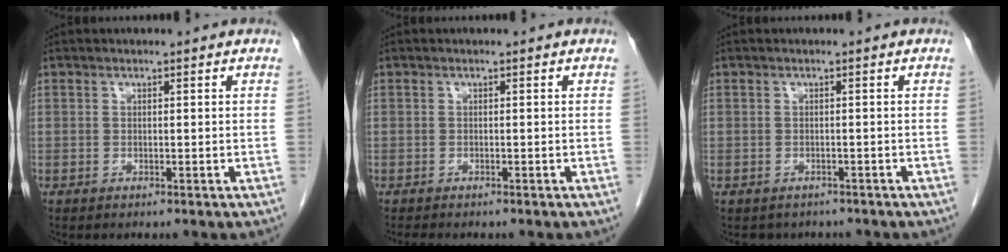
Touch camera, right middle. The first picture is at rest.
{"total": 1.8, "force": [-1.6, 0.3, 0.8], "torque": [-0.019, -0.007, -0.019]}
{"total": 3.4, "force": [-2.9, 1.7, 0.2], "torque": [-0.006, 0.002, -0.035]}